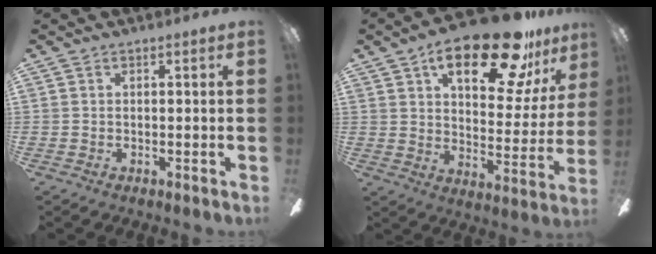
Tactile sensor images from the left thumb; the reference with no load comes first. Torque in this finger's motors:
{"motor_torque": [0.28, 0.42, 1.62, -1.15, 0.34]}